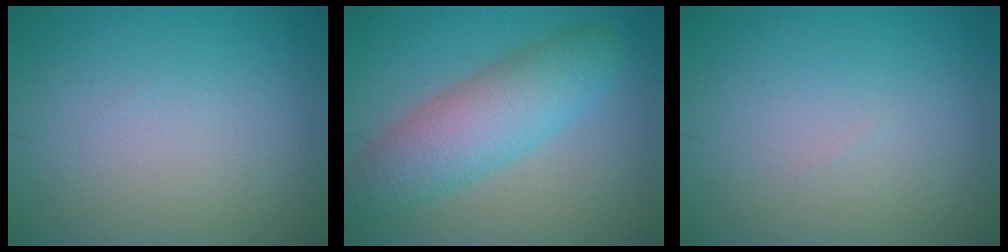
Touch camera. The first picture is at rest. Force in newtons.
{"total": 6.7, "press": 6.7, "slide": 0.1}
{"total": 0.0}